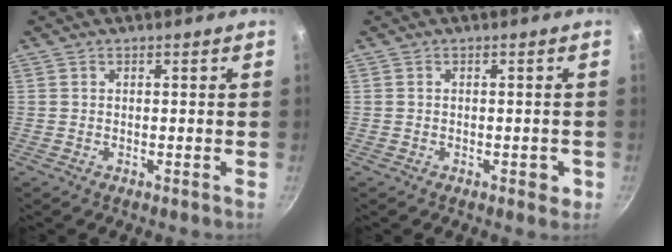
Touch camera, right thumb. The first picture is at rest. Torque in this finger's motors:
{"motor_torque": [0.16, 0.08, -0.25, 0.03, -0.02]}